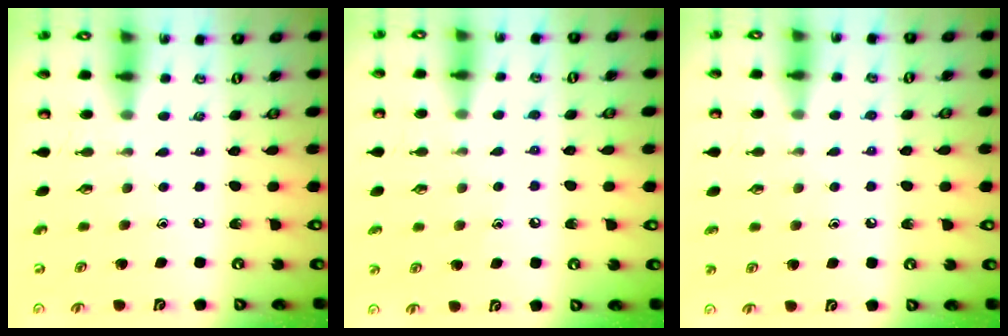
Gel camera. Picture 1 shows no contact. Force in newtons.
{"total": 5.9, "press": 5.9, "slide": 0.5}
{"total": 5.7, "press": 5.6, "slide": 1.1}